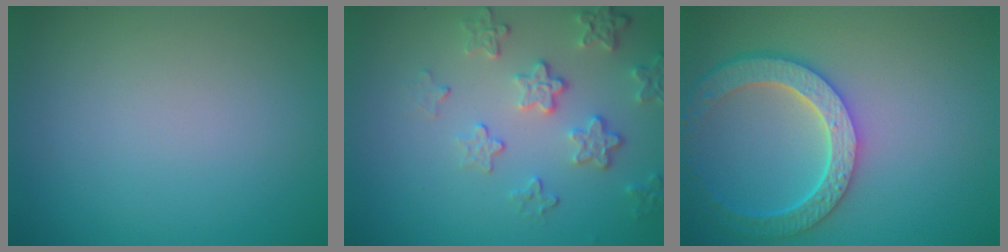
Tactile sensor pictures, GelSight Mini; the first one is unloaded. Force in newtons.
{"total": 4.1, "press": 3.2, "slide": 2.5}
{"total": 6.0, "press": 4.8, "slide": 3.6}